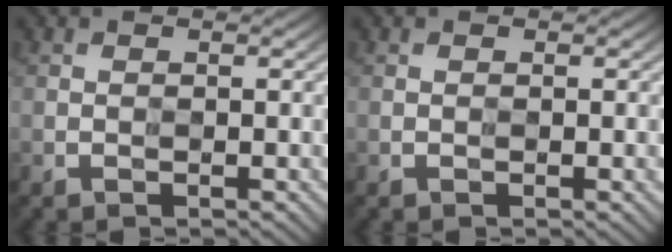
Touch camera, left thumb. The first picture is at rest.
{"total": 0.7, "force": [-0.3, 0.1, 0.6], "torque": [-0.010, 0.000, -0.005]}